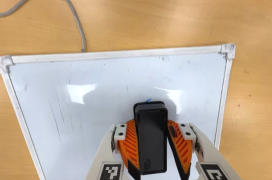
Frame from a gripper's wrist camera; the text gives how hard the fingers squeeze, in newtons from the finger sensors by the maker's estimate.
{"total": 14.2, "left": 16.3, "right": 12.2}